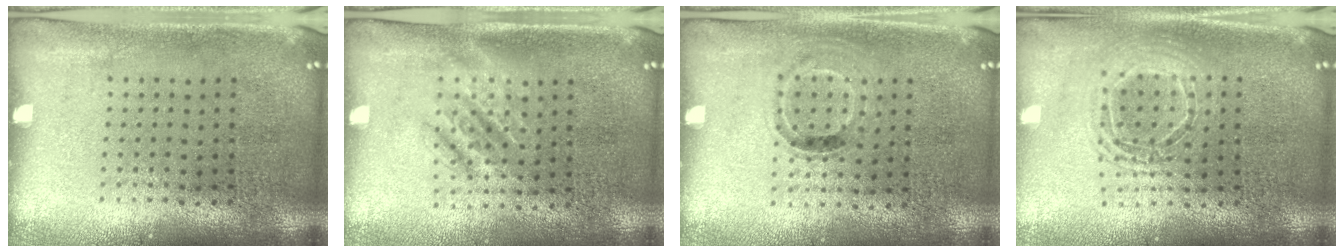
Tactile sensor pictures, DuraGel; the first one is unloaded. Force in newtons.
{"total": 1.4, "press": 1.2, "slide": 0.7}
{"total": 0.9, "press": 0.8, "slide": 0.5}
{"total": 1.6, "press": 1.4, "slide": 0.9}